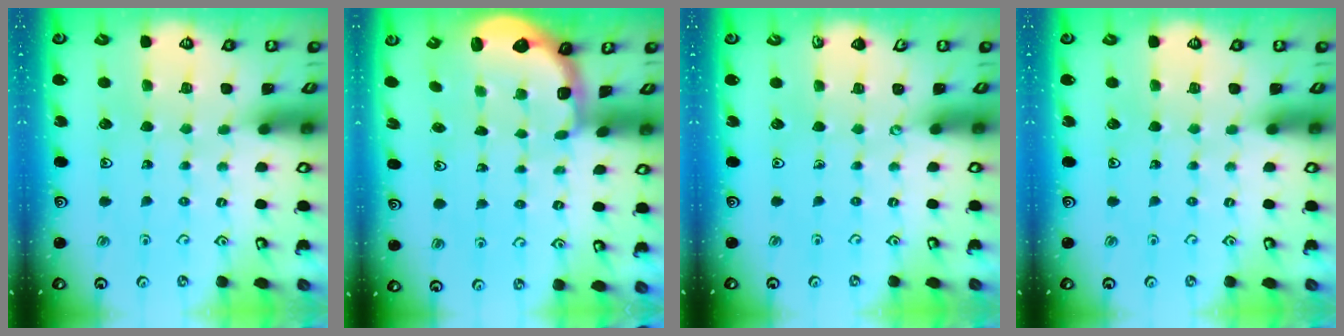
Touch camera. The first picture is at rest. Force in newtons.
{"total": 2.3, "press": 1.7, "slide": 1.5}
{"total": 0.0}
{"total": 0.0}